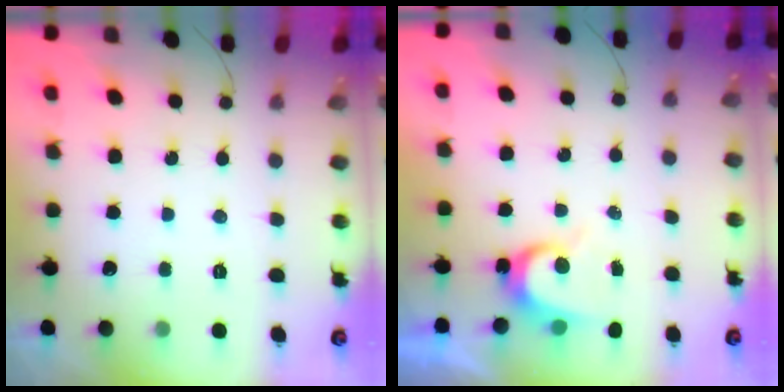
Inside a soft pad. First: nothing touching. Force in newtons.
{"total": 5.5, "press": 5.5, "slide": 0.3}